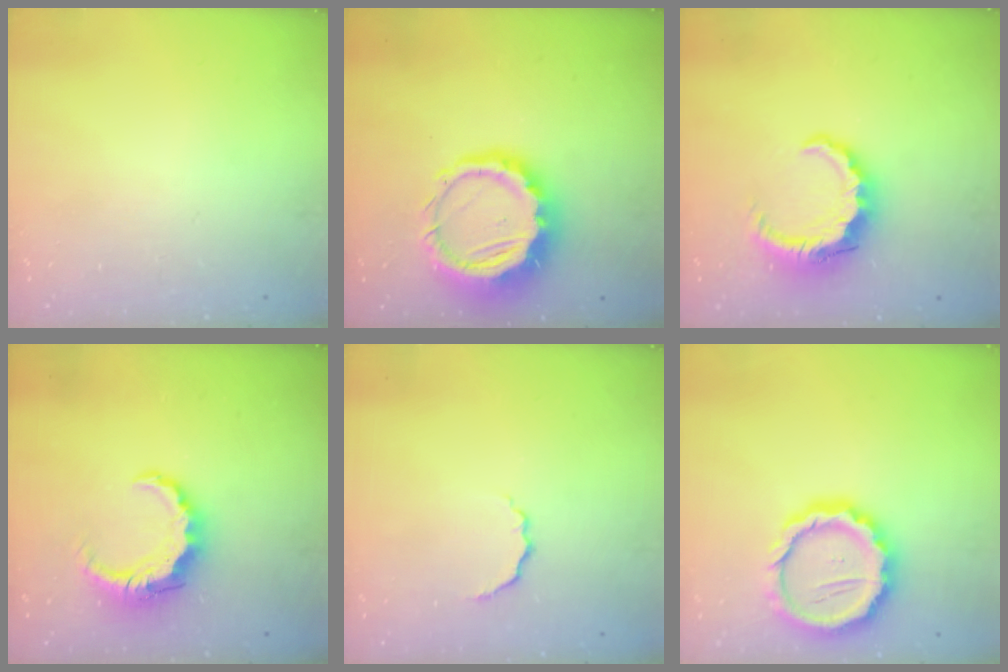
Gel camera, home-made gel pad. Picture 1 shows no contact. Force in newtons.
{"total": 12.0, "press": 11.8, "slide": 2.4}
{"total": 8.7, "press": 8.6, "slide": 1.4}
{"total": 8.5, "press": 8.5, "slide": 0.9}
{"total": 5.4, "press": 5.3, "slide": 1.0}
{"total": 15.3, "press": 15.0, "slide": 2.9}